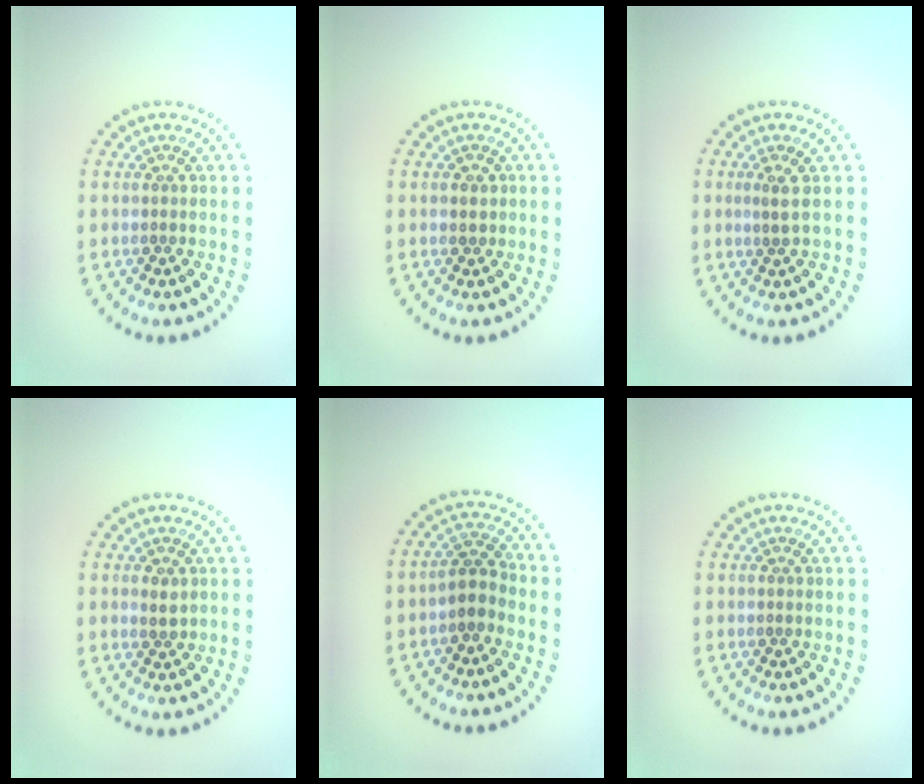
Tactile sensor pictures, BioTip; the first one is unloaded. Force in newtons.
{"total": 1.1, "press": 1.0, "slide": 0.5}
{"total": 1.0, "press": 0.8, "slide": 0.7}
{"total": 1.2, "press": 1.1, "slide": 0.4}
{"total": 2.3, "press": 1.9, "slide": 1.3}
{"total": 0.0}